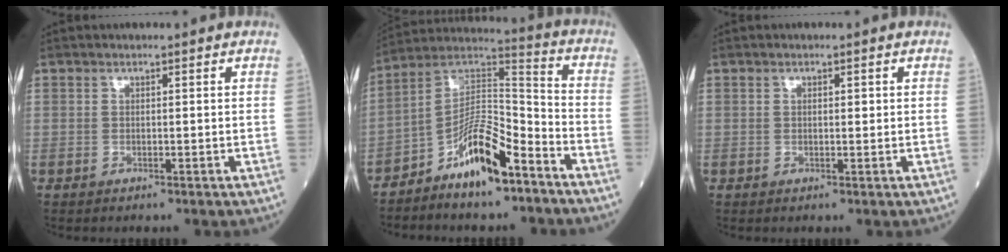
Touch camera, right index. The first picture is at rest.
{"total": 11.8, "force": [-7.4, 2.9, 8.7], "torque": [-0.159, 0.019, -0.131]}
{"total": 1.0, "force": [0.2, 0.4, 0.9], "torque": [-0.016, 0.001, 0.005]}